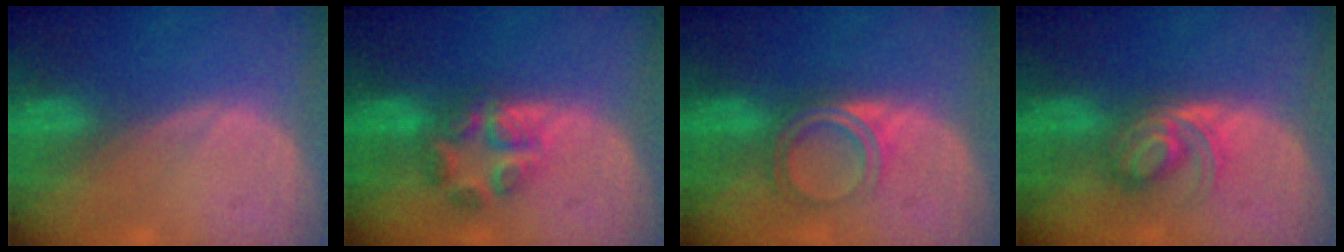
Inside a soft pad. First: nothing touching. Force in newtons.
{"total": 5.5, "press": 5.5, "slide": 0.9}
{"total": 4.7, "press": 4.2, "slide": 2.1}
{"total": 5.7, "press": 5.2, "slide": 2.4}